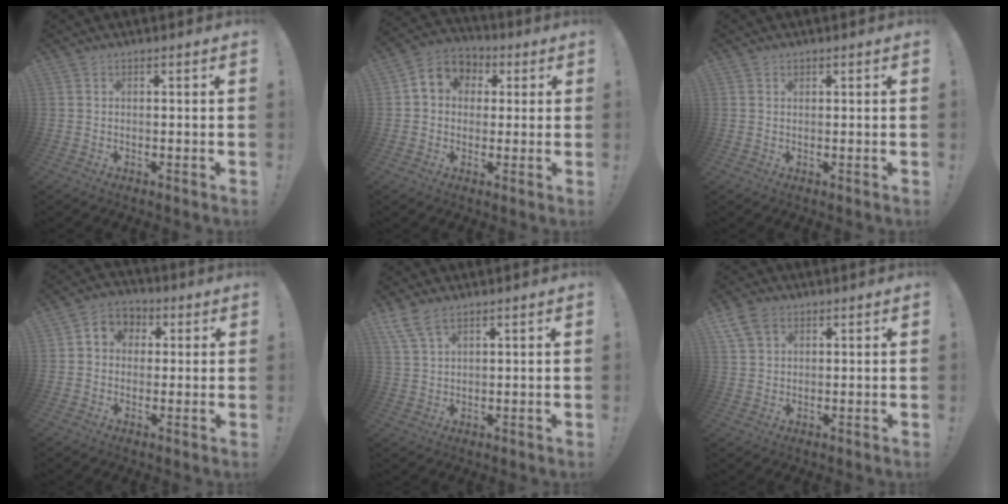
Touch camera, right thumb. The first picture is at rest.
{"total": 8.6, "force": [1.8, 7.6, 3.6], "torque": [-0.048, 0.000, 0.039]}
{"total": 0.8, "force": [0.6, 0.5, 0.1], "torque": [0.005, -0.004, 0.011]}
{"total": 6.2, "force": [0.3, 5.7, 2.4], "torque": [-0.025, 0.006, 0.010]}
{"total": 6.9, "force": [5.0, 2.8, 3.8], "torque": [-0.077, -0.016, 0.098]}
{"total": 7.4, "force": [4.0, 5.0, 3.7], "torque": [-0.064, -0.005, 0.082]}